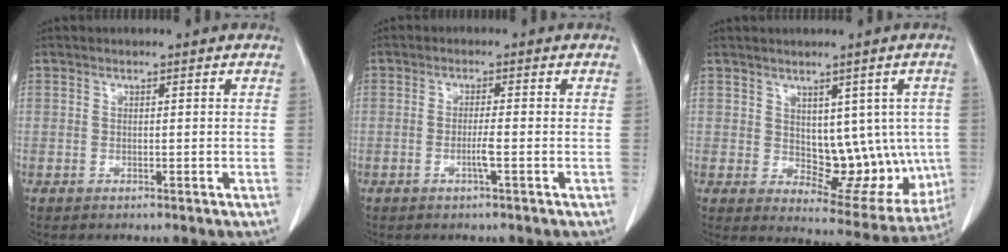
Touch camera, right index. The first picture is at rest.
{"total": 2.1, "force": [-0.7, -0.3, 1.9], "torque": [-0.035, -0.001, -0.012]}
{"total": 11.4, "force": [0.5, 6.5, 9.3], "torque": [-0.096, 0.003, 0.033]}